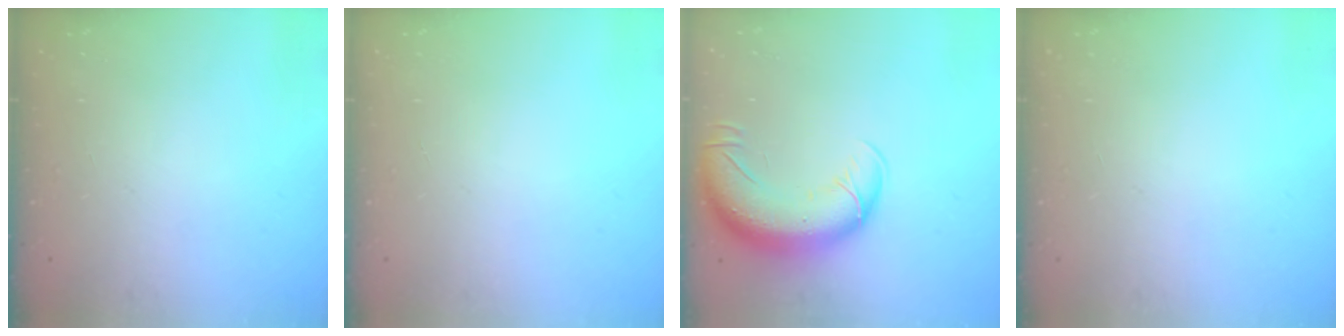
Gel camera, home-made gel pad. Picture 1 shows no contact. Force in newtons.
{"total": 0.0}
{"total": 15.0, "press": 14.6, "slide": 3.6}
{"total": 0.0}